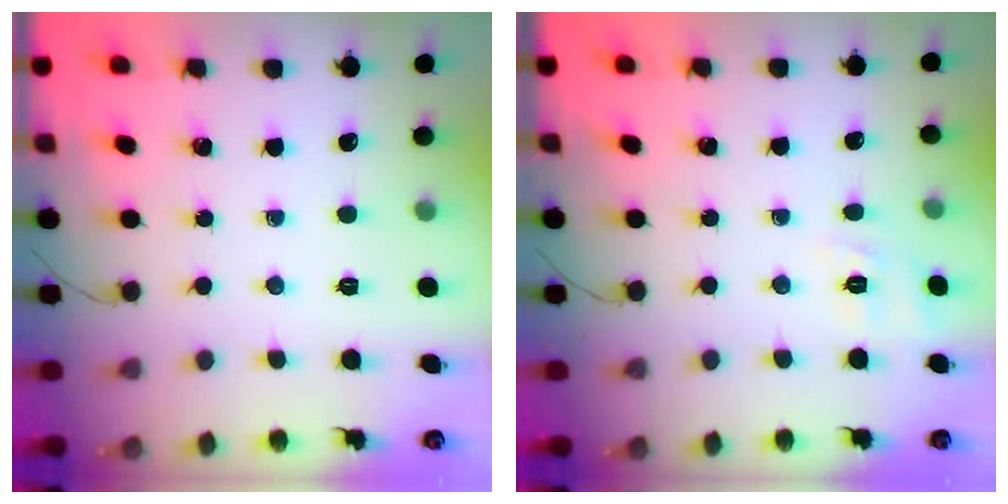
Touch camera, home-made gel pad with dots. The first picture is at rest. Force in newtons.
{"total": 2.0, "press": 0.4, "slide": 1.9}